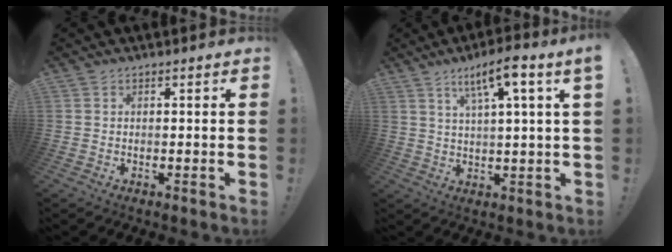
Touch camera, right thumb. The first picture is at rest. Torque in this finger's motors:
{"motor_torque": [0.42, 1.94, 0.63, 0.57, 0.11]}